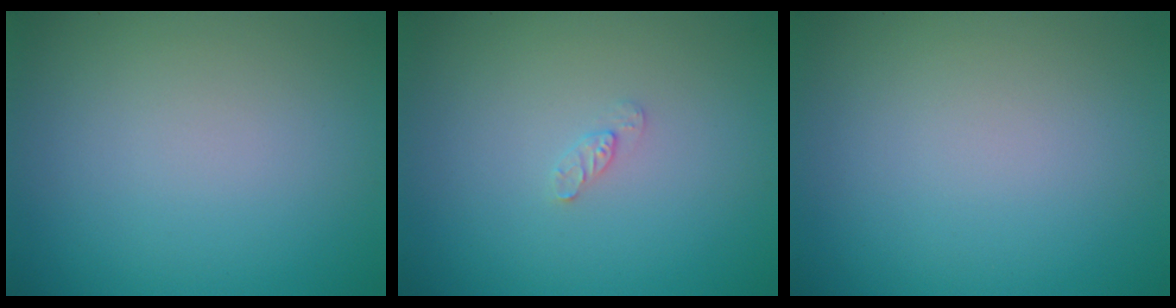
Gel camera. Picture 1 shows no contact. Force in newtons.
{"total": 0.9, "press": 0.8, "slide": 0.2}
{"total": 0.0}